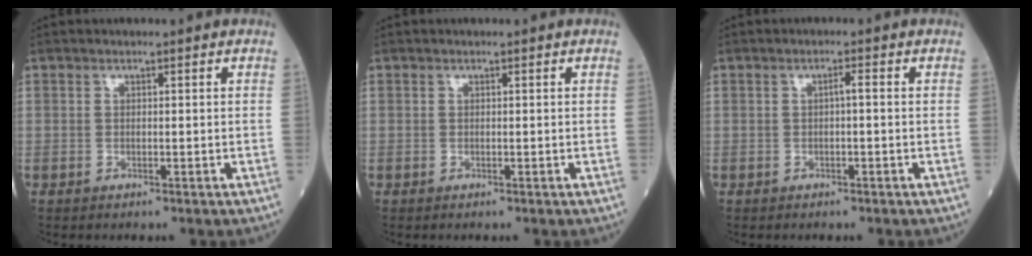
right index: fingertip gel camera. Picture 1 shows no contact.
{"total": 0.0}
{"total": 1.1, "force": [-0.1, 0.1, 1.1], "torque": [-0.017, 0.004, -0.002]}